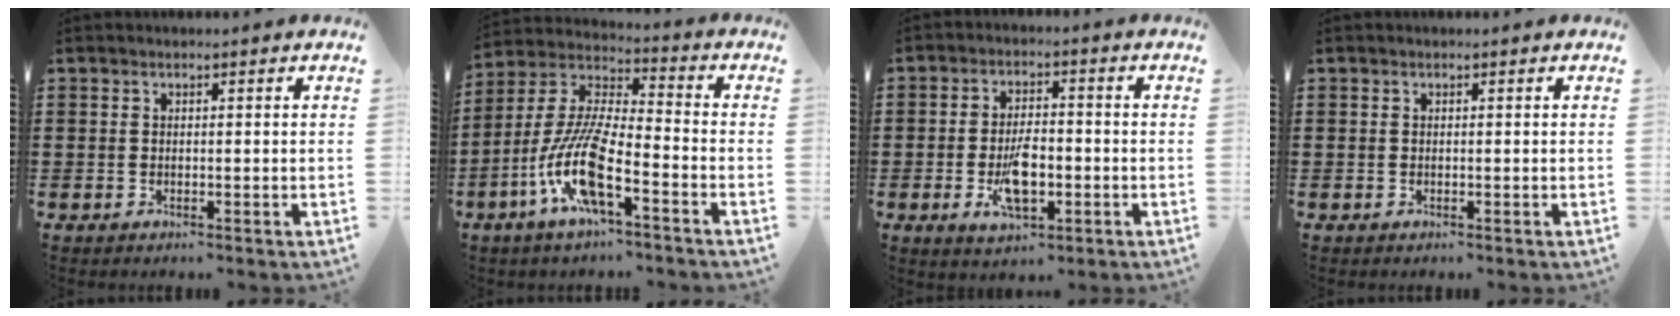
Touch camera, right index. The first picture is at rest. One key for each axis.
{"total": 11.7, "fx": -5.7, "fy": 2.4, "fz": 9.9, "tx": -0.234, "ty": -0.015, "tz": -0.117}
{"total": 6.7, "fx": -1.8, "fy": 3.0, "fz": 5.7, "tx": -0.115, "ty": 0.002, "tz": -0.035}
{"total": 0.0}